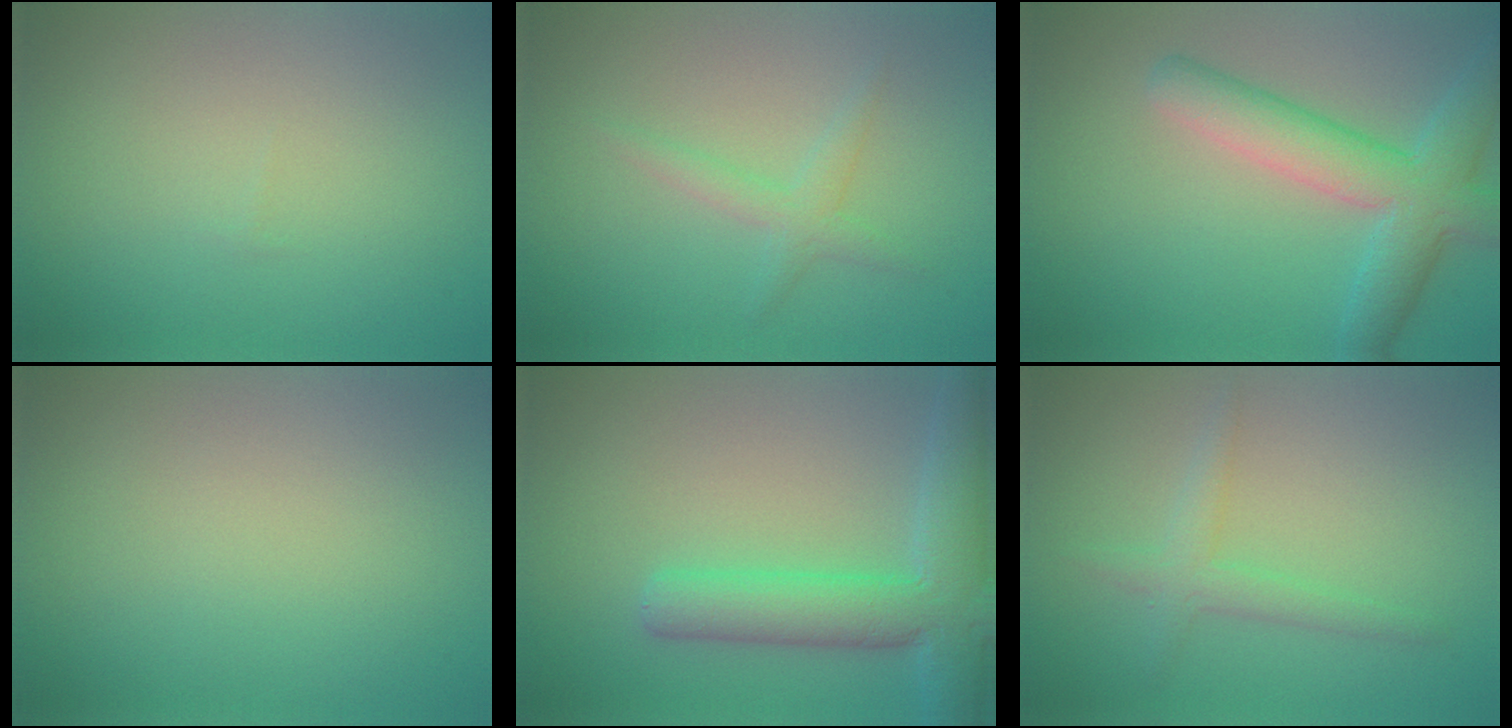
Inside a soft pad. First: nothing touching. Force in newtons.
{"total": 1.8, "press": 1.8, "slide": 0.0}
{"total": 6.1, "press": 6.1, "slide": 0.3}
{"total": 0.0}
{"total": 6.9, "press": 6.8, "slide": 0.4}
{"total": 2.1, "press": 2.1, "slide": 0.1}